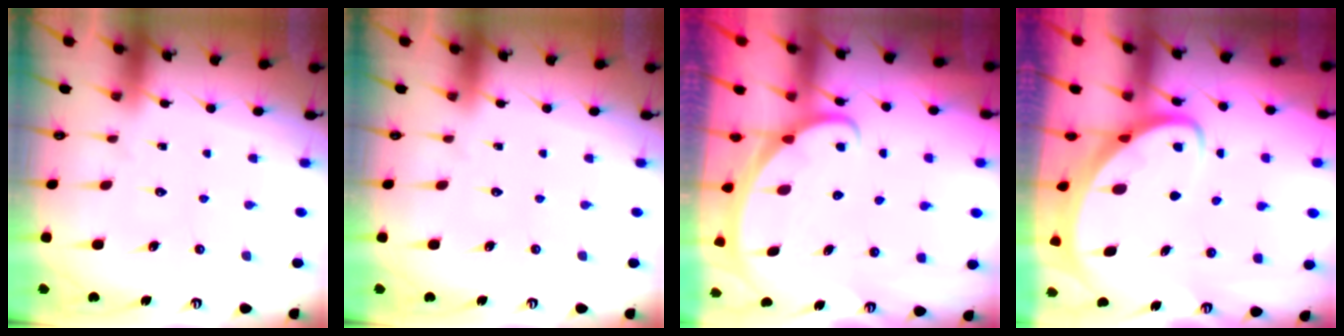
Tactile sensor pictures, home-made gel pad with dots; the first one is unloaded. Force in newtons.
{"total": 0.0}
{"total": 2.3, "press": 2.3, "slide": 0.1}
{"total": 3.1, "press": 3.1, "slide": 0.4}